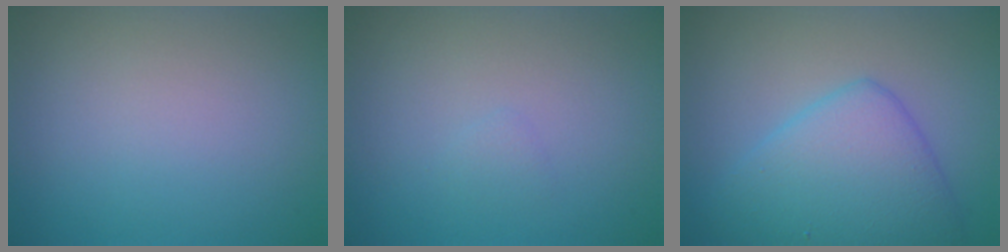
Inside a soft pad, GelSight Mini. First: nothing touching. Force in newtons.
{"total": 0.6, "press": 0.6, "slide": 0.1}
{"total": 6.0, "press": 6.0, "slide": 0.1}